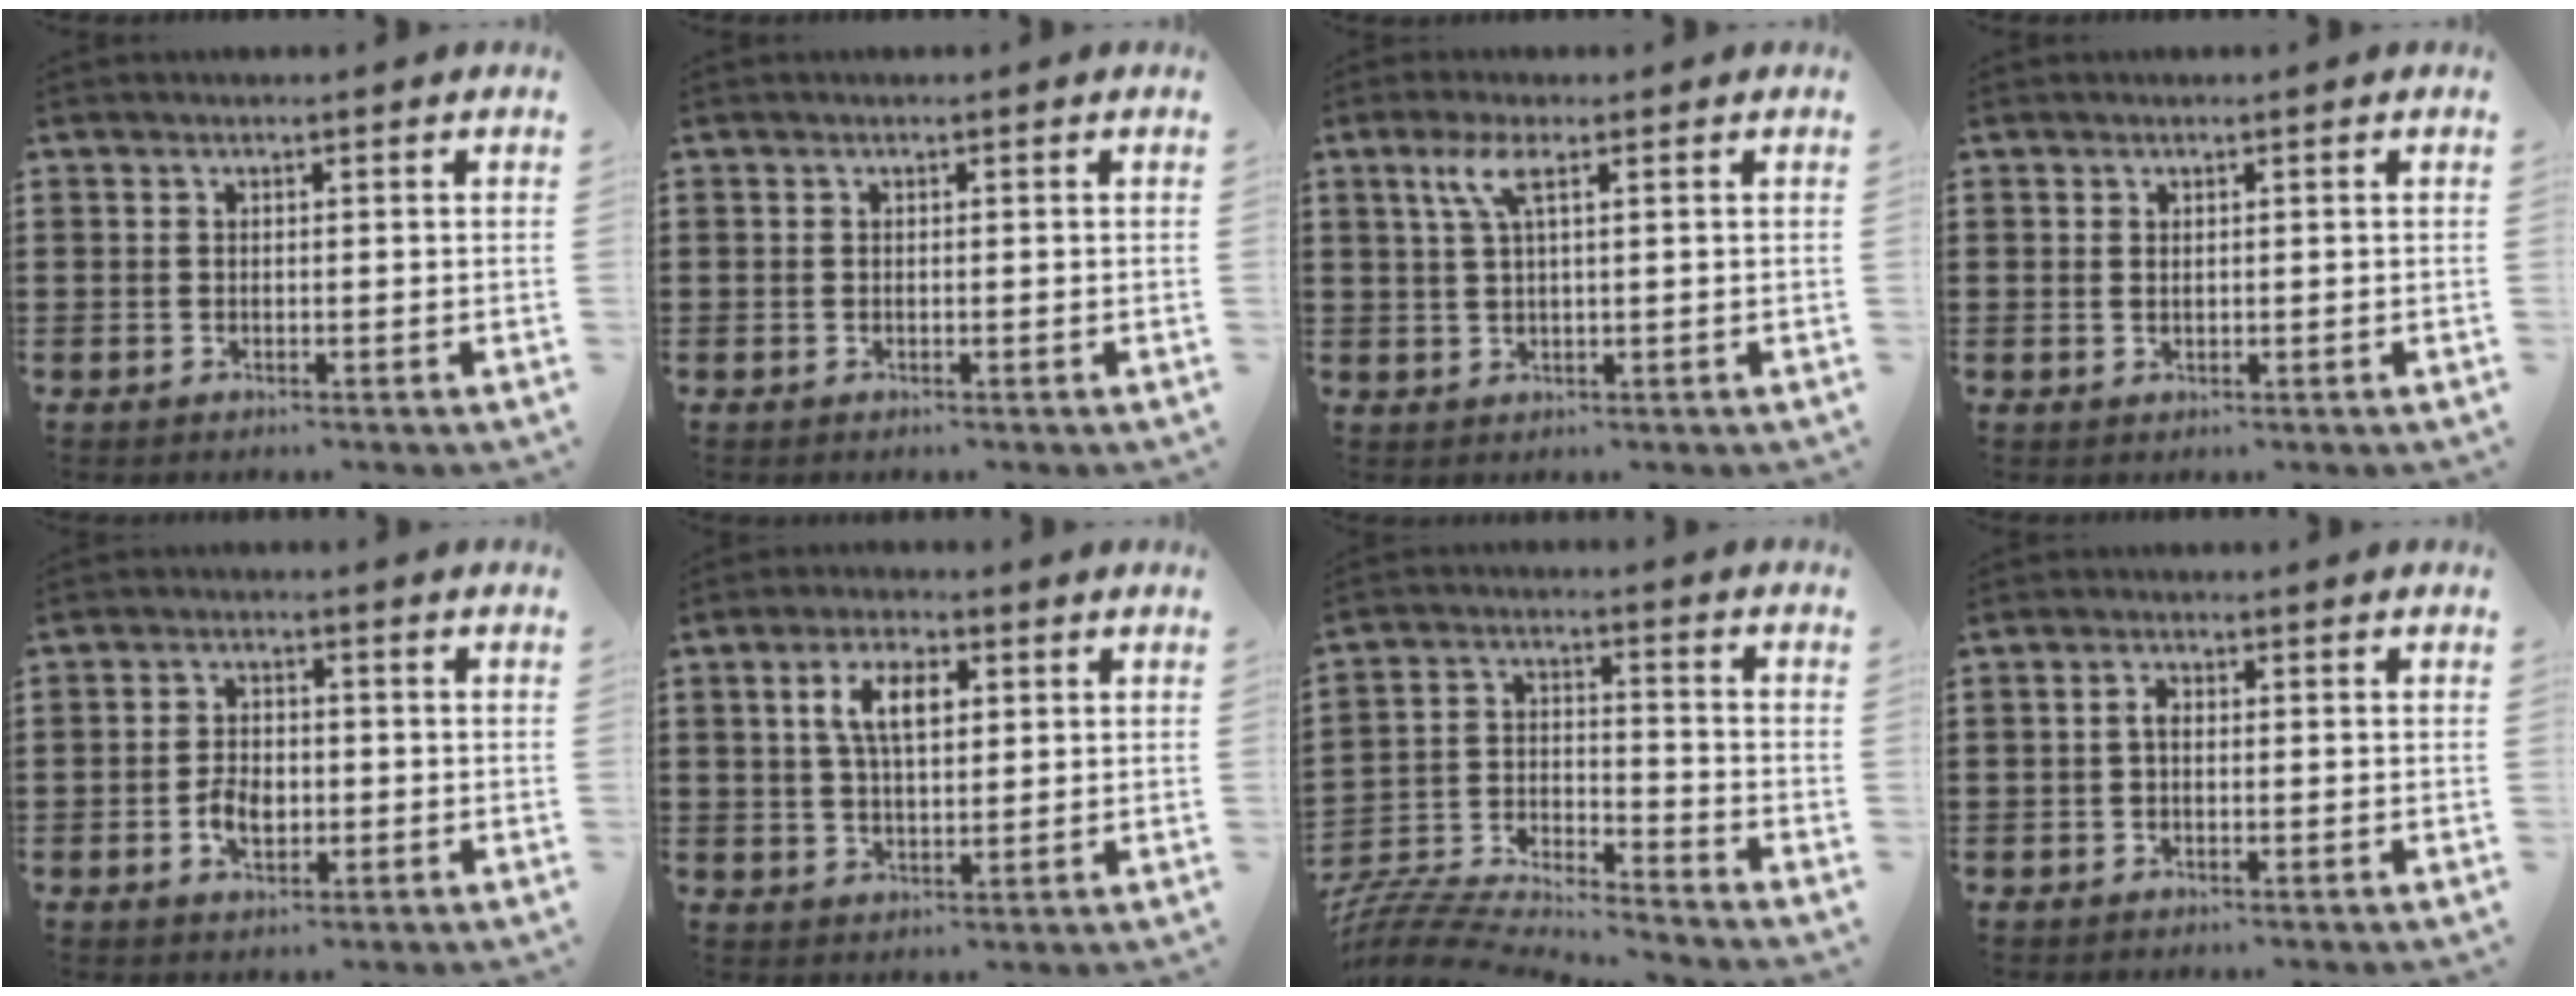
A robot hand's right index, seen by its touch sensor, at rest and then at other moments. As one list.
[{"total": 0.0}, {"total": 4.2, "force": [1.6, 0.7, 3.9], "torque": [-0.090, 0.004, 0.023]}, {"total": 0.8, "force": [0.4, 0.5, 0.4], "torque": [-0.010, 0.004, 0.008]}, {"total": 4.0, "force": [-1.0, 2.5, 3.0], "torque": [-0.062, 0.002, -0.019]}, {"total": 6.1, "force": [1.8, 2.9, 5.0], "torque": [-0.108, 0.015, 0.028]}, {"total": 6.1, "force": [-6.0, 0.3, 0.5], "torque": [-0.026, -0.010, -0.128]}, {"total": 1.6, "force": [-0.2, 0.8, 1.4], "torque": [-0.028, 0.001, -0.005]}]